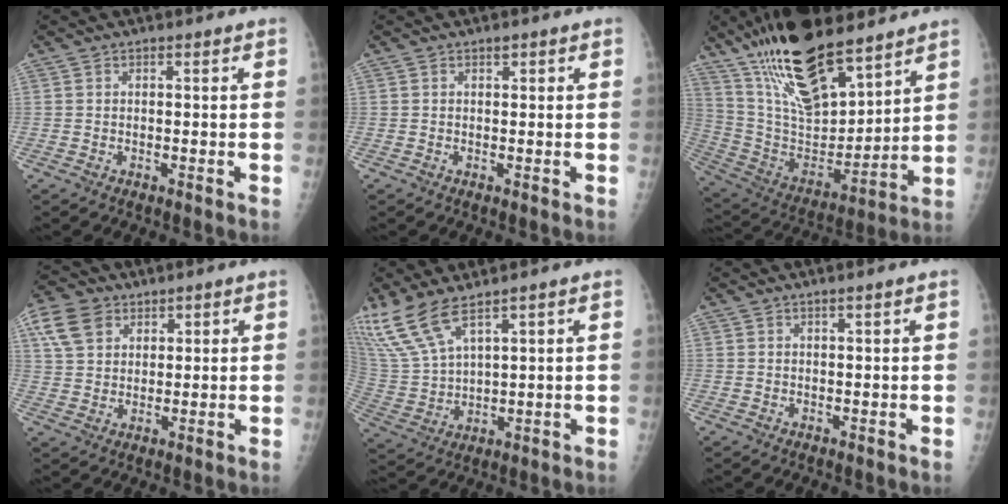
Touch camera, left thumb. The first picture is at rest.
{"total": 0.6, "force": [0.3, 0.5, 0.3], "torque": [0.003, 0.000, 0.002]}
{"total": 25.4, "force": [17.5, 9.2, 15.9], "torque": [-0.252, -0.063, 0.319]}
{"total": 8.8, "force": [4.1, 6.4, 4.4], "torque": [-0.073, -0.002, 0.079]}
{"total": 10.7, "force": [8.0, 3.0, 6.5], "torque": [-0.152, -0.026, 0.185]}
{"total": 1.0, "force": [0.6, -0.2, 0.7], "torque": [-0.014, -0.004, 0.013]}